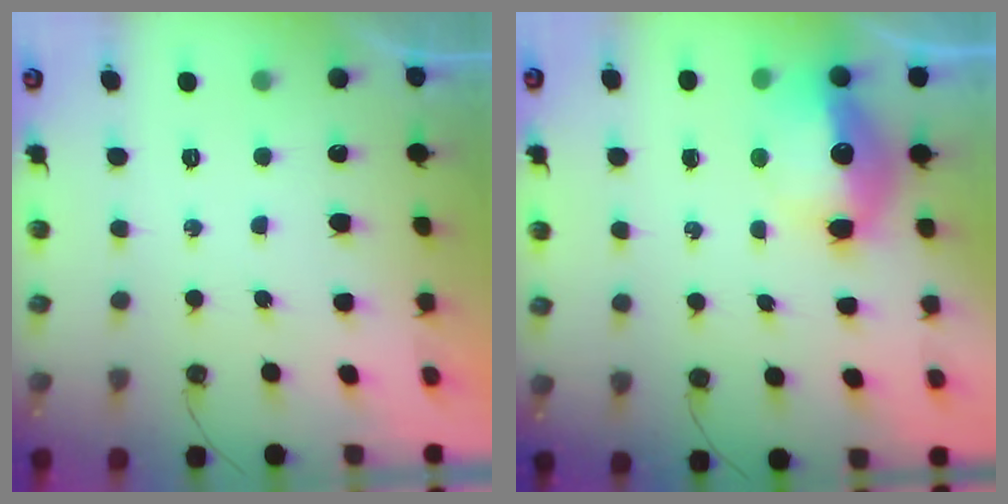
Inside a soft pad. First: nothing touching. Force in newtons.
{"total": 14.5, "press": 12.7, "slide": 6.9}